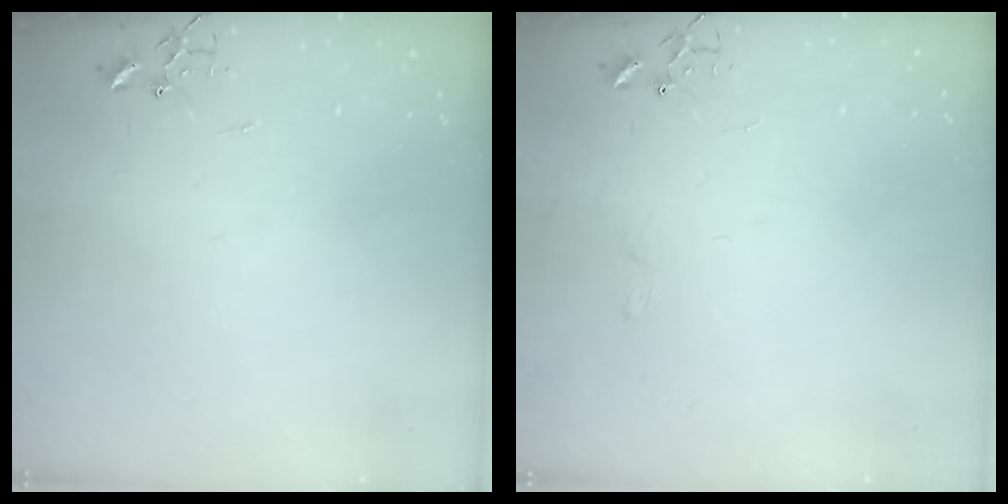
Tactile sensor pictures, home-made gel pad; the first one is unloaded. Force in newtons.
{"total": 3.9, "press": 3.9, "slide": 0.5}